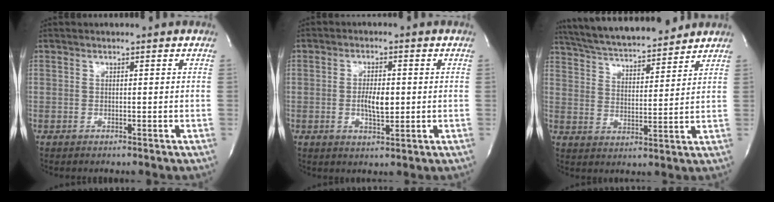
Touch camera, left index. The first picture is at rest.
{"total": 4.3, "force": [-0.3, 1.6, 4.0], "torque": [-0.074, -0.004, -0.002]}
{"total": 16.0, "force": [14.6, 2.4, 6.0], "torque": [-0.108, 0.023, 0.236]}